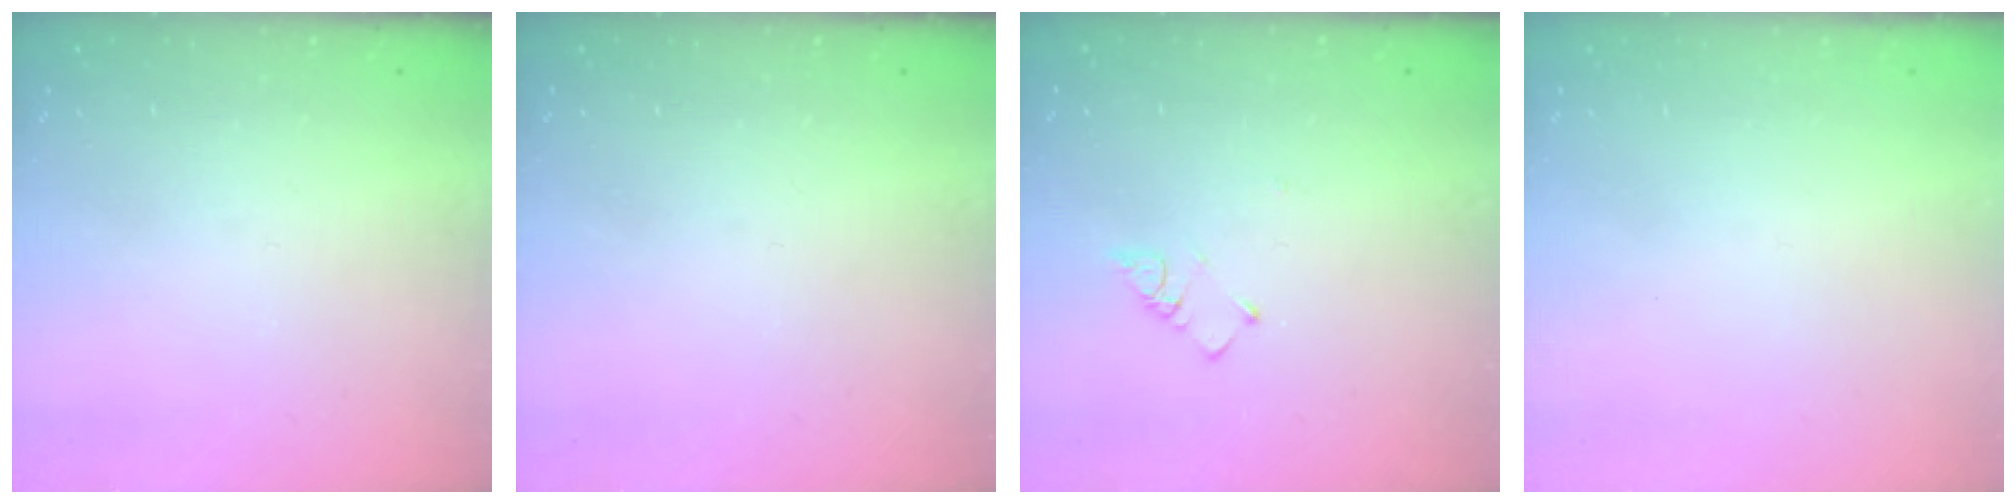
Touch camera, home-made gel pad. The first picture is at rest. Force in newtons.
{"total": 0.0}
{"total": 2.6, "press": 2.6, "slide": 0.5}
{"total": 1.7, "press": 1.7, "slide": 0.1}